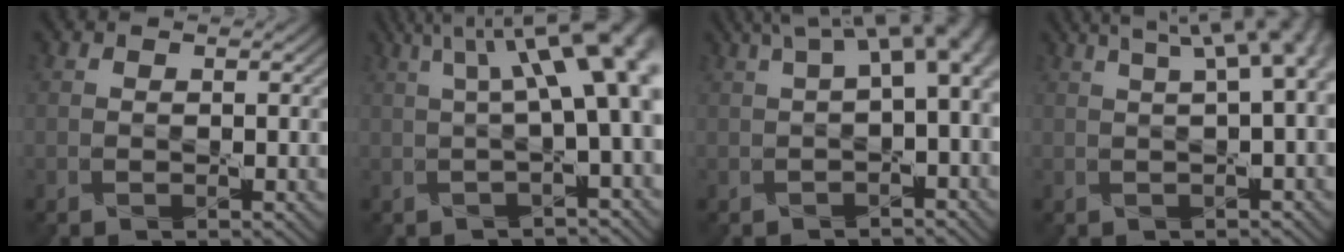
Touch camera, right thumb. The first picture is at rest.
{"total": 12.8, "force": [2.6, 3.8, 12.0], "torque": [-0.141, 0.032, 0.040]}
{"total": 7.9, "force": [1.8, 2.7, 7.2], "torque": [-0.104, 0.025, 0.034]}
{"total": 10.3, "force": [3.9, 3.7, 8.8], "torque": [-0.100, 0.046, 0.032]}